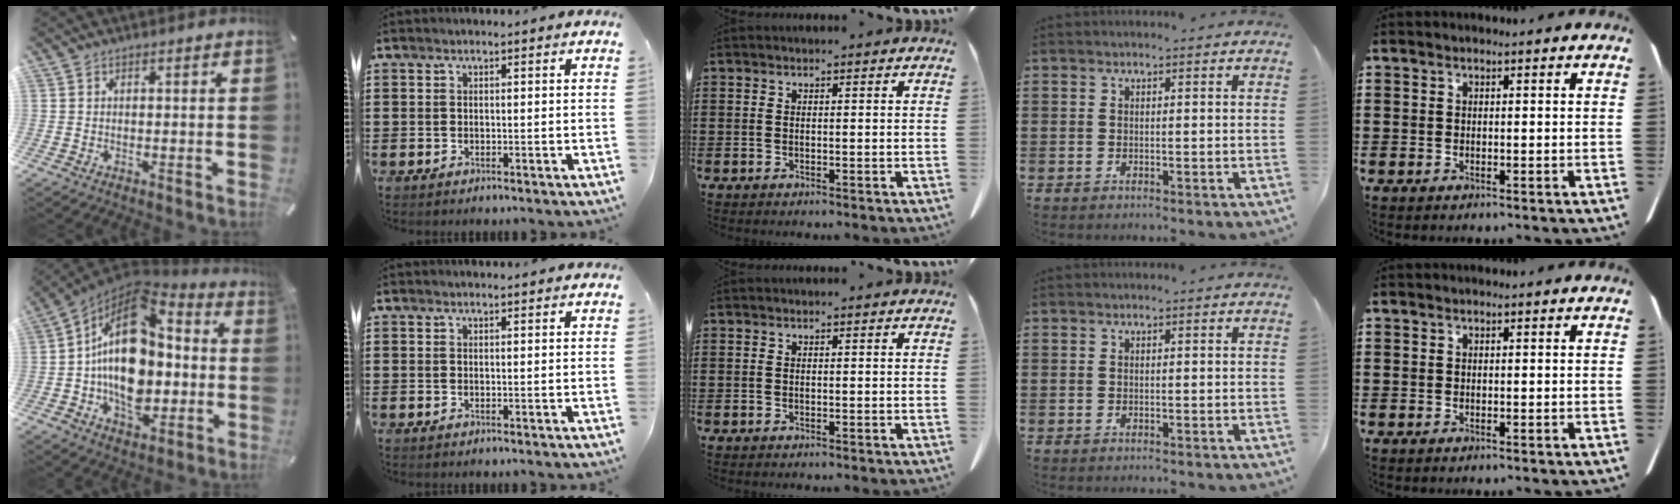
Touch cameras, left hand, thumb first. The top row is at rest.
{"thumb": {"total": 21.2, "force": [-0.1, 14.4, 15.5], "torque": [-0.268, -0.016, 0.000]}, "index": {"total": 0.7, "force": [0.6, 0.0, 0.2], "torque": [-0.005, -0.002, 0.014]}}